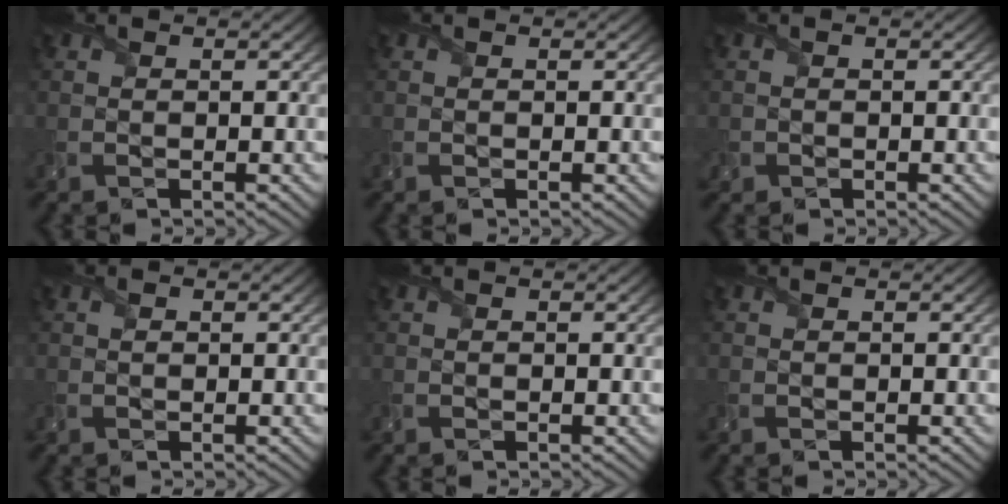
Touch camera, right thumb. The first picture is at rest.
{"total": 0.0}
{"total": 0.8, "force": [-0.4, 0.7, 0.1], "torque": [0.000, -0.007, -0.009]}
{"total": 0.6, "force": [0.1, 0.3, 0.4], "torque": [-0.010, 0.001, 0.001]}
{"total": 0.0}
{"total": 0.0}